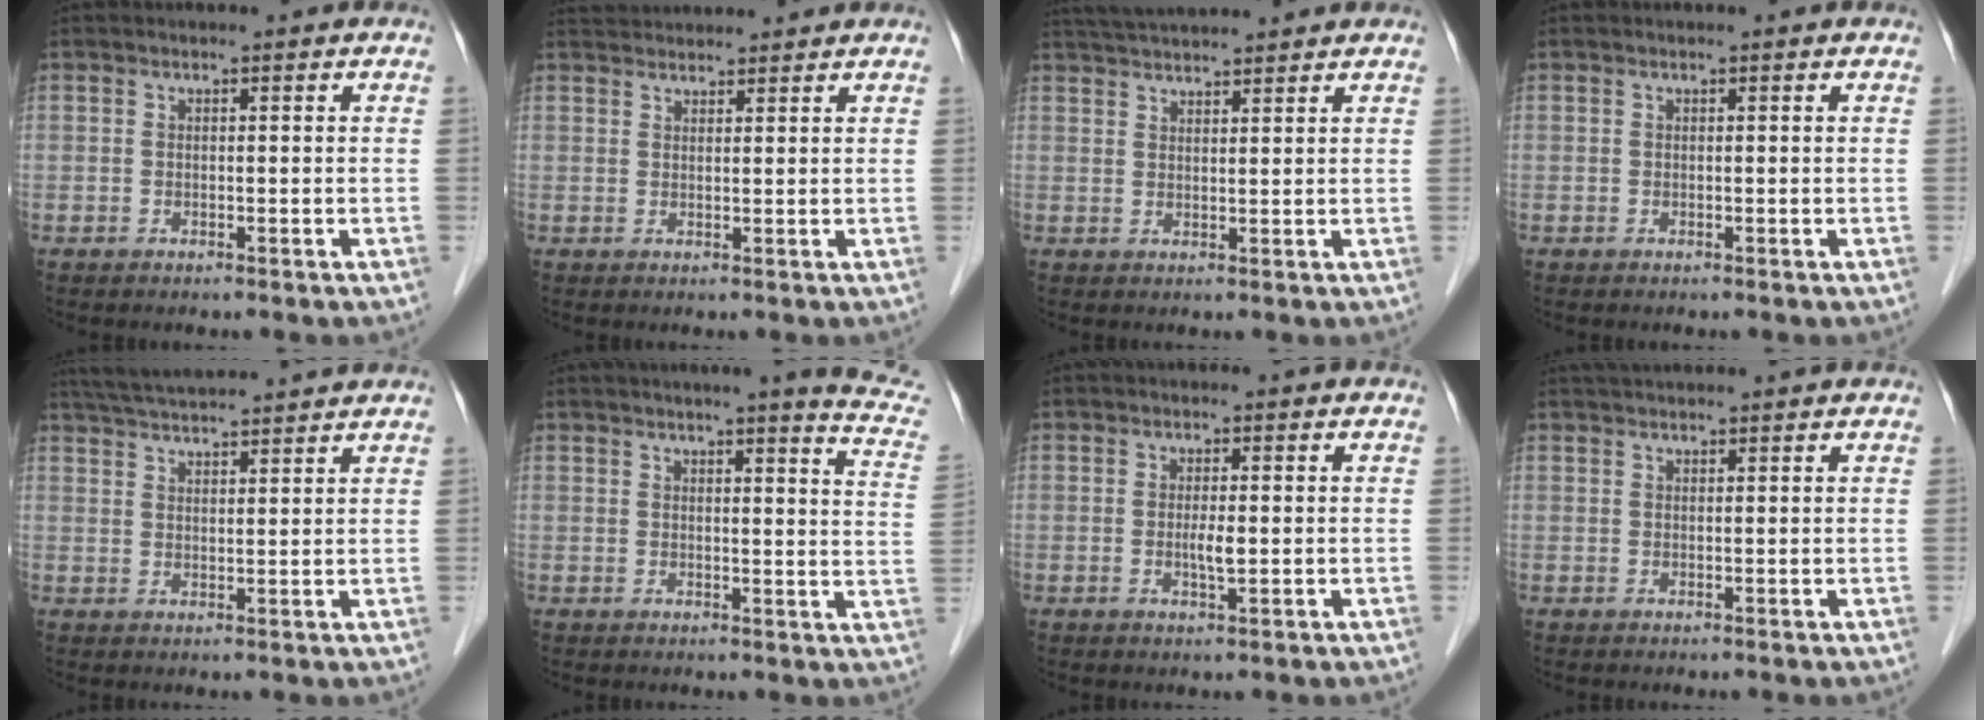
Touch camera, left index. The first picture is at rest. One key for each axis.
{"total": 6.1, "fx": 6.0, "fy": 0.7, "fz": 1.2, "tx": -0.021, "ty": 0.036, "tz": 0.088}
{"total": 8.0, "fx": 7.4, "fy": 0.1, "fz": 2.8, "tx": -0.053, "ty": 0.035, "tz": 0.116}
{"total": 0.0}
{"total": 11.2, "fx": 10.4, "fy": 0.0, "fz": 4.3, "tx": -0.080, "ty": 0.030, "tz": 0.154}
{"total": 11.6, "fx": 10.2, "fy": -0.5, "fz": 5.5, "tx": -0.056, "ty": -0.053, "tz": 0.089}
{"total": 2.0, "fx": -0.3, "fy": 0.3, "fz": 2.0, "tx": -0.040, "ty": -0.006, "tz": -0.004}
{"total": 5.5, "fx": 5.1, "fy": 0.2, "fz": 2.1, "tx": -0.028, "ty": 0.035, "tz": 0.070}